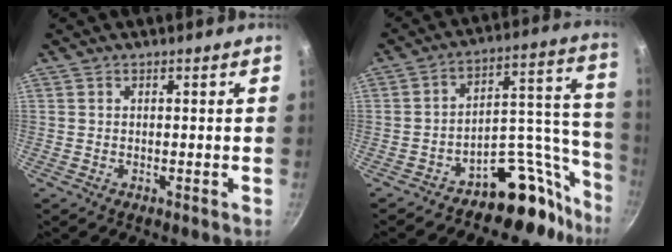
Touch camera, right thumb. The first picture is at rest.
{"total": 13.9, "force": [-10.8, 5.8, 6.5], "torque": [-0.016, 0.160, -0.165]}